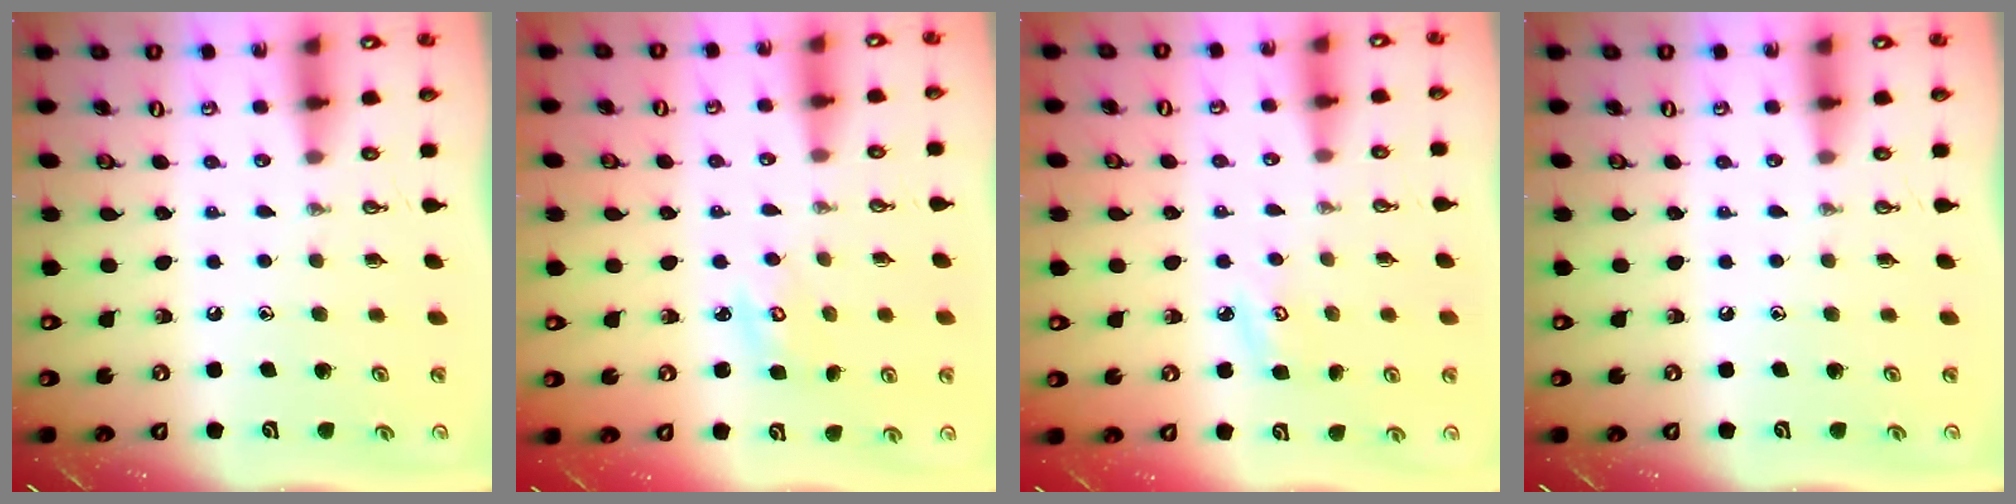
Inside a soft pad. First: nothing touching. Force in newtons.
{"total": 2.9, "press": 2.9, "slide": 0.3}
{"total": 3.9, "press": 3.8, "slide": 0.6}
{"total": 0.0}